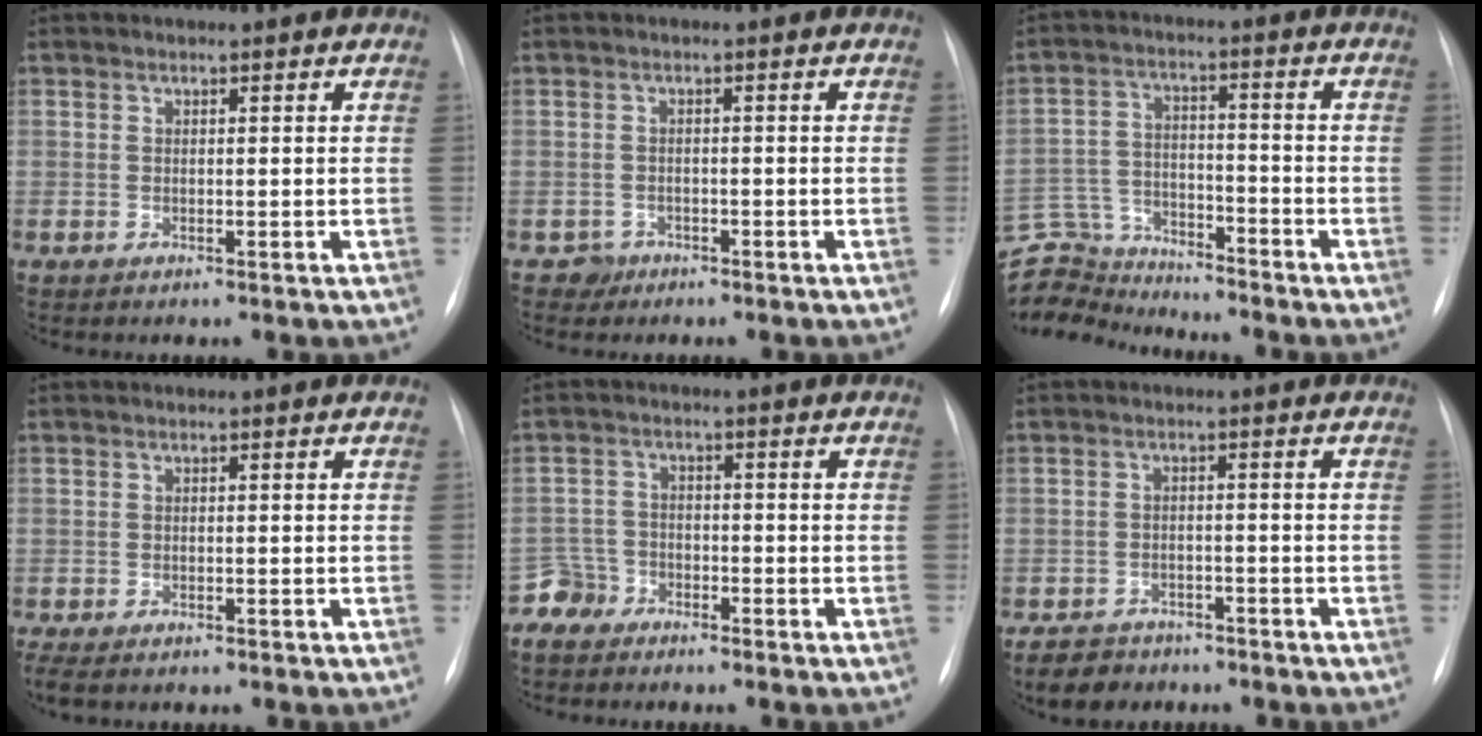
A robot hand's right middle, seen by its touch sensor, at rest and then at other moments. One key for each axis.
{"total": 1.9, "fx": -1.2, "fy": 1.4, "fz": -0.4, "tx": 0.008, "ty": 0.008, "tz": -0.022}
{"total": 11.5, "fx": -11.3, "fy": 2.1, "fz": 0.3, "tx": -0.011, "ty": 0.029, "tz": -0.199}
{"total": 5.1, "fx": -3.9, "fy": 1.9, "fz": 2.6, "tx": -0.042, "ty": -0.009, "tz": -0.057}
{"total": 3.2, "fx": -2.7, "fy": 1.7, "fz": -0.6, "tx": 0.015, "ty": 0.004, "tz": -0.055}
{"total": 6.0, "fx": -4.9, "fy": 3.2, "fz": 1.3, "tx": -0.024, "ty": -0.003, "tz": -0.079}